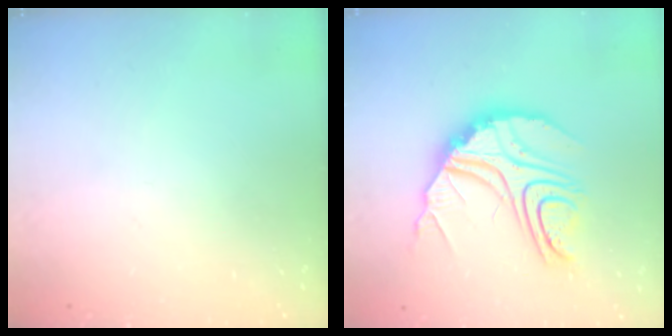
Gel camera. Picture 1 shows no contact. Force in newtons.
{"total": 16.0, "press": 16.0, "slide": 1.3}